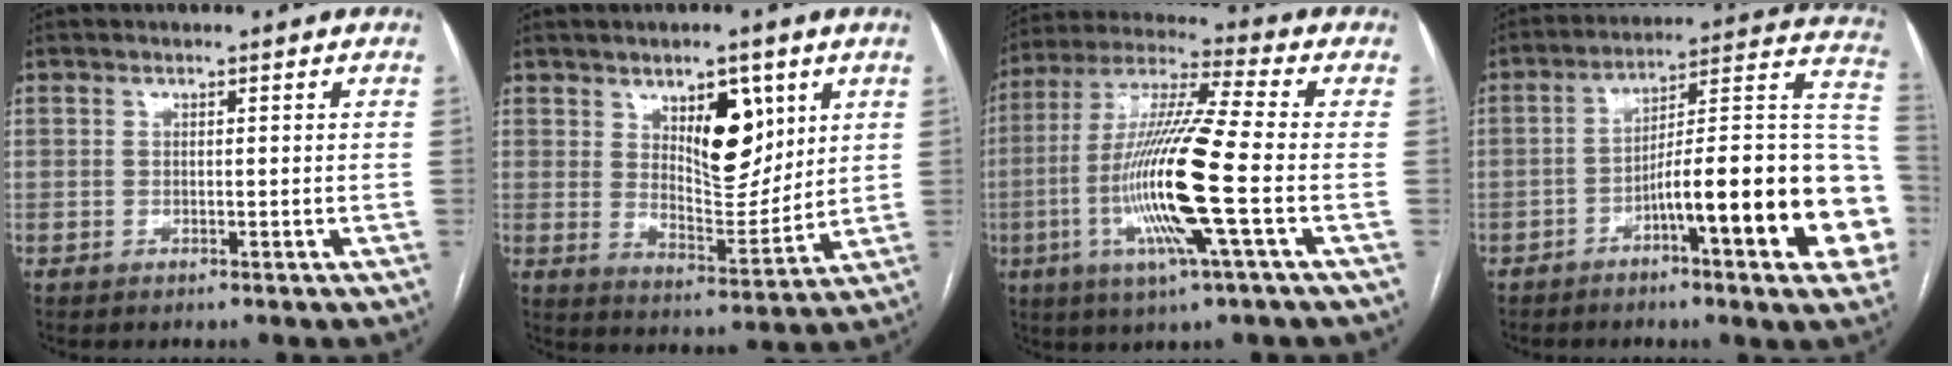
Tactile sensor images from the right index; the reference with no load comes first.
{"total": 9.8, "force": [4.2, 4.7, 7.5], "torque": [-0.113, -0.001, 0.075]}
{"total": 16.6, "force": [-3.6, -0.3, 16.2], "torque": [-0.326, -0.009, -0.078]}
{"total": 20.9, "force": [-6.6, 2.8, 19.7], "torque": [-0.198, 0.037, -0.087]}